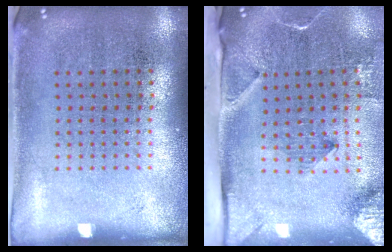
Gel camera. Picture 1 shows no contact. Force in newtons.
{"total": 3.3, "press": 2.3, "slide": 2.4}